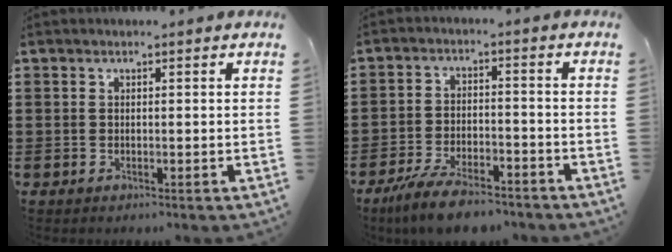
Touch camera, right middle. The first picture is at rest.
{"total": 6.8, "force": [-5.7, 1.4, 3.4], "torque": [-0.073, 0.000, -0.108]}